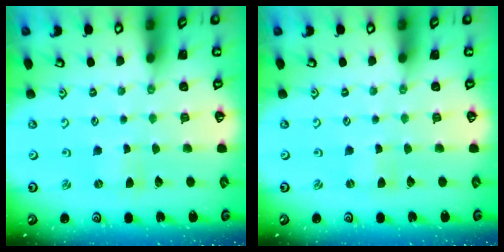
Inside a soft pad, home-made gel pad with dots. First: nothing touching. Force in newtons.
{"total": 0.0}